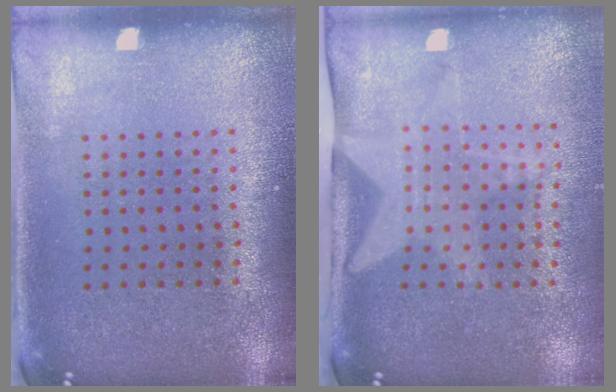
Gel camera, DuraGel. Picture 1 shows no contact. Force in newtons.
{"total": 1.7, "press": 1.5, "slide": 0.7}